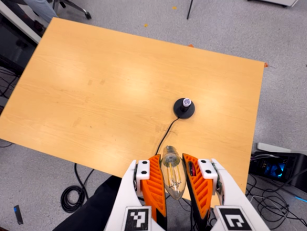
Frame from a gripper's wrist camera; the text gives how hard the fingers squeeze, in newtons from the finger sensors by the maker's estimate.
{"total": 20.0, "left": 21.5, "right": 18.6}